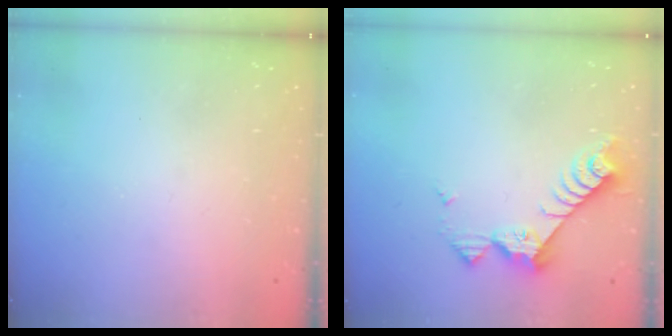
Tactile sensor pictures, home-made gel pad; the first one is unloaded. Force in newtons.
{"total": 8.6, "press": 8.5, "slide": 0.8}